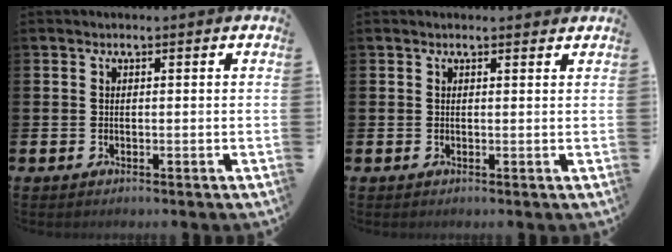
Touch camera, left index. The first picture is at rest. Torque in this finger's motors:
{"motor_torque": [0.23, -0.19, 0.06, -0.01]}